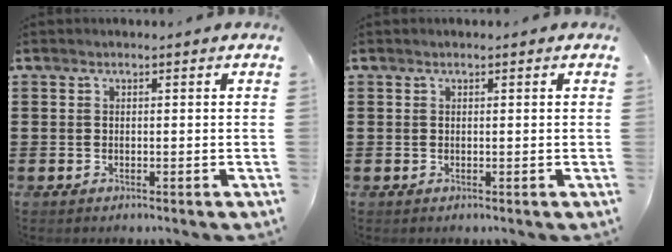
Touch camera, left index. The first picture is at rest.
{"total": 0.0}